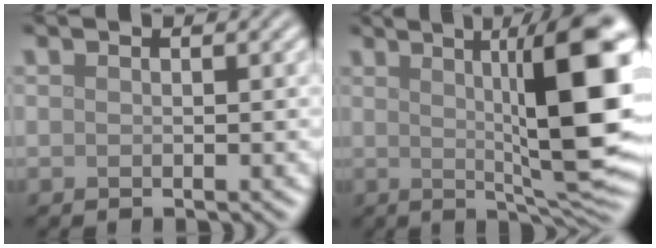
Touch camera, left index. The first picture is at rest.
{"total": 12.8, "force": [1.9, 2.8, 12.3], "torque": [-0.139, -0.005, 0.034]}